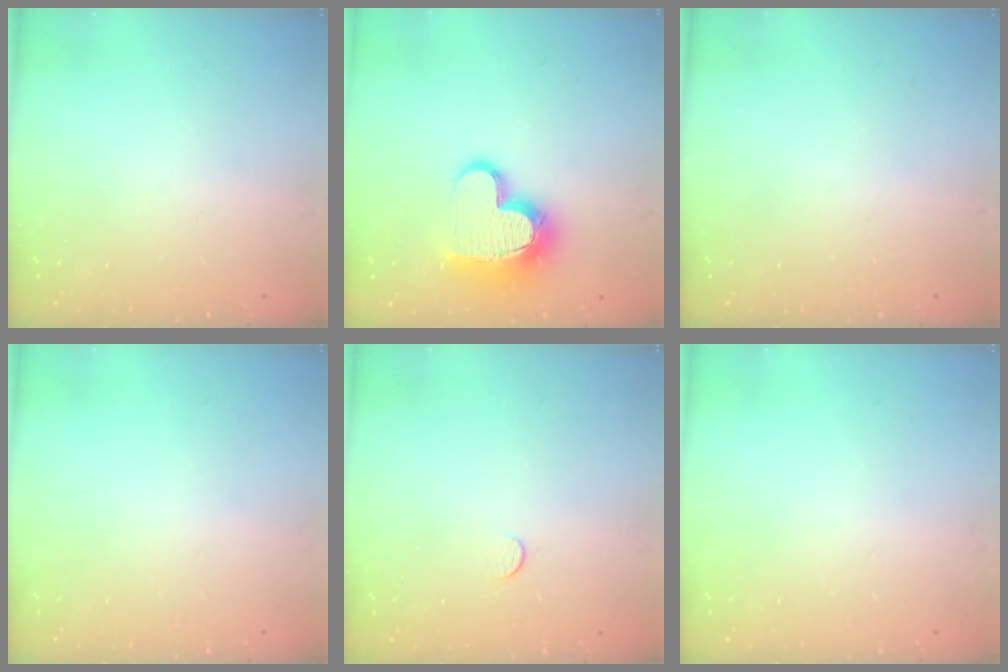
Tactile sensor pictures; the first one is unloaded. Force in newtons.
{"total": 14.7, "press": 14.6, "slide": 1.2}
{"total": 0.0}
{"total": 0.0}
{"total": 3.0, "press": 3.0, "slide": 0.3}
{"total": 0.0}